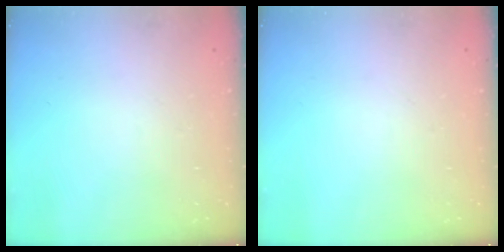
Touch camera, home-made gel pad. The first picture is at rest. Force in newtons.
{"total": 0.0}